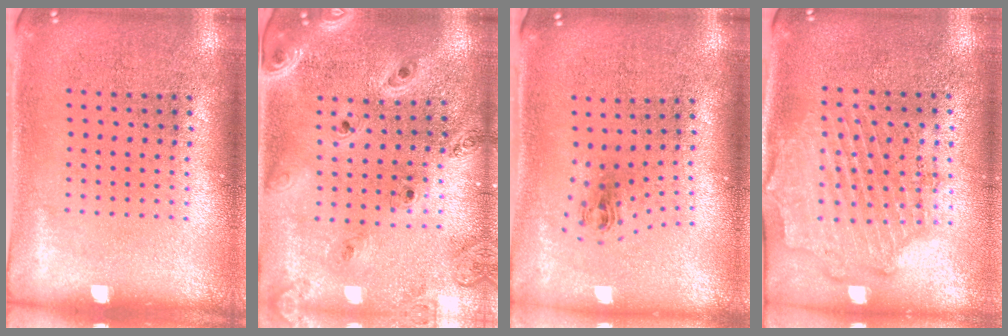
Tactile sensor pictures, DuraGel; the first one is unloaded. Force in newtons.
{"total": 1.5, "press": 1.5, "slide": 0.3}
{"total": 1.0, "press": 0.4, "slide": 0.9}
{"total": 1.9, "press": 1.7, "slide": 0.8}